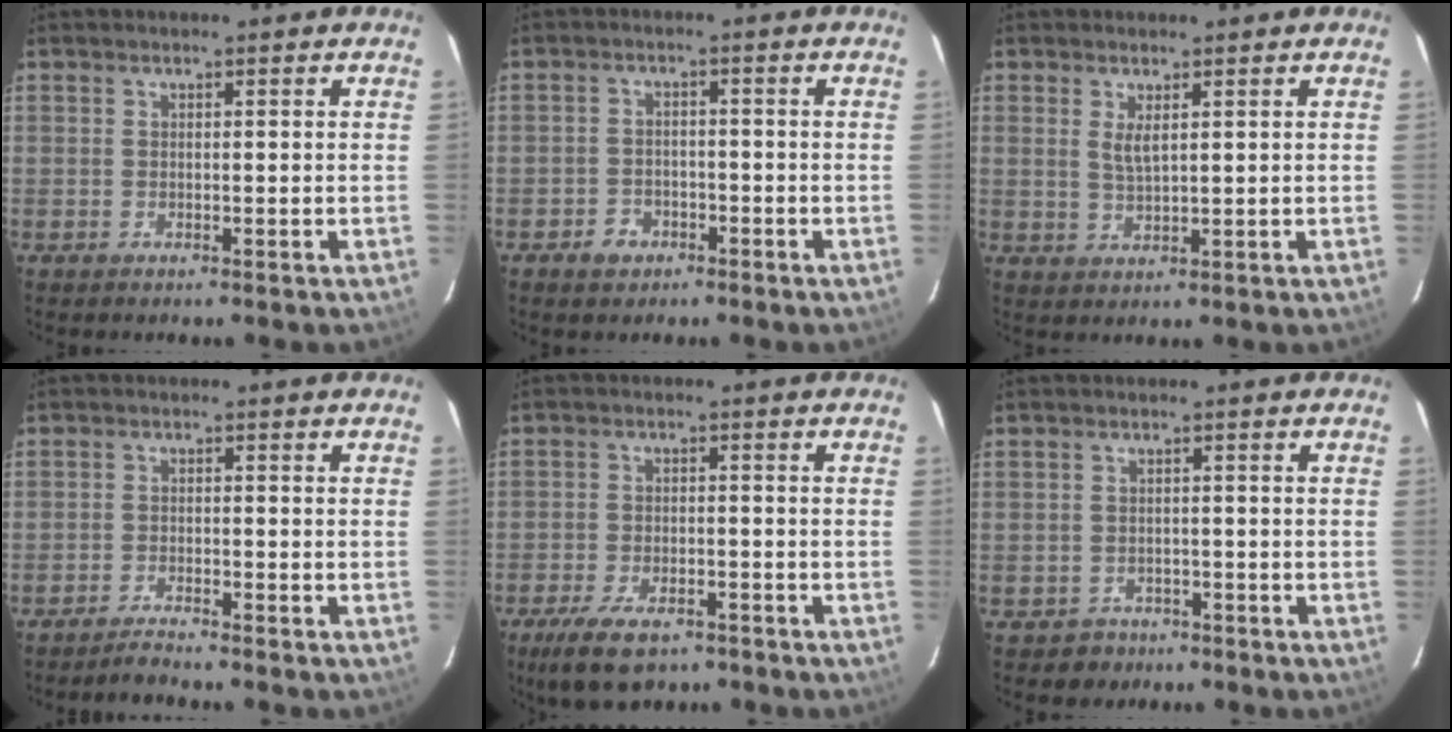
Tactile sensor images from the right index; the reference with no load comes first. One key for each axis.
{"total": 4.1, "fx": -2.6, "fy": 3.0, "fz": 0.9, "tx": -0.031, "ty": 0.010, "tz": -0.041}
{"total": 3.0, "fx": 1.1, "fy": 1.0, "fz": 2.6, "tx": -0.048, "ty": -0.004, "tz": 0.021}
{"total": 2.5, "fx": -2.5, "fy": -0.2, "fz": 0.4, "tx": -0.024, "ty": -0.003, "tz": -0.050}
{"total": 9.9, "fx": -7.0, "fy": 4.3, "fz": 5.5, "tx": -0.132, "ty": -0.016, "tz": -0.115}
{"total": 3.5, "fx": -1.9, "fy": 2.9, "fz": -0.3, "tx": -0.002, "ty": 0.016, "tz": -0.025}